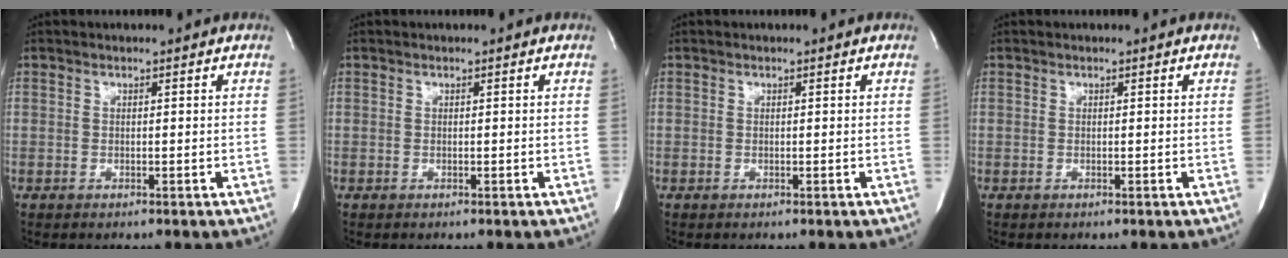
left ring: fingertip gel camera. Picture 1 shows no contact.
{"total": 0.0}
{"total": 0.0}
{"total": 0.0}